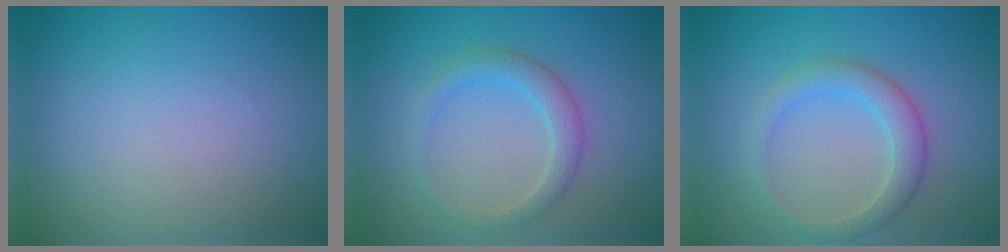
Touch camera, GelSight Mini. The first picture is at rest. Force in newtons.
{"total": 2.3, "press": 2.3, "slide": 0.3}
{"total": 3.0, "press": 3.0, "slide": 0.0}